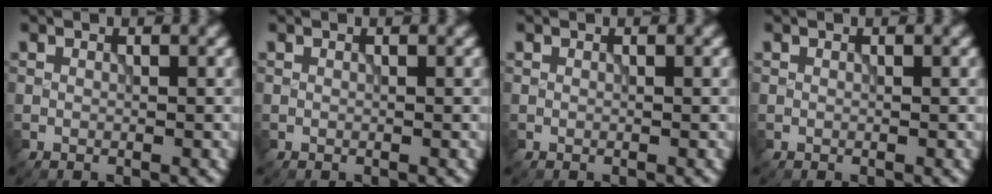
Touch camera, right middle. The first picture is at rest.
{"total": 0.0}
{"total": 0.0}
{"total": 0.0}